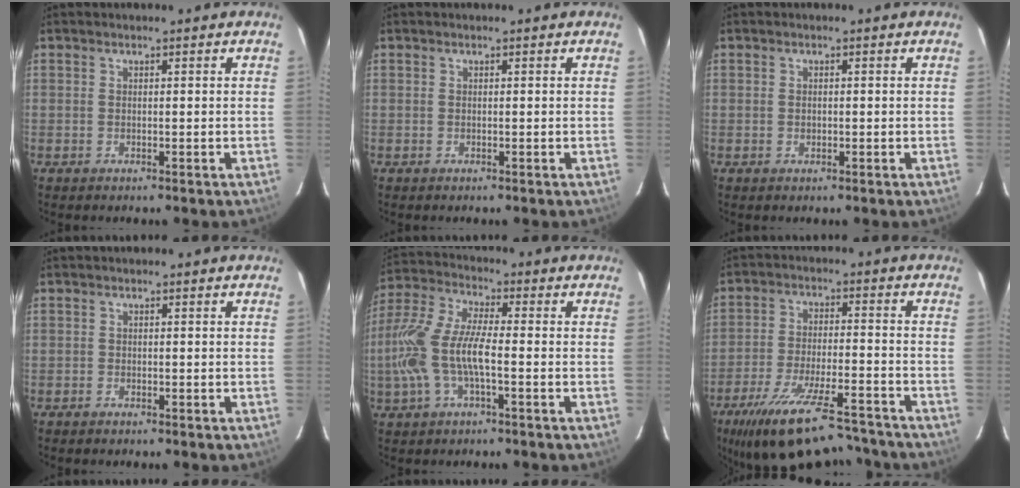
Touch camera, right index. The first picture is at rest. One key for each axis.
{"total": 0.0}
{"total": 0.6, "fx": -0.2, "fy": 0.6, "fz": 0.3, "tx": -0.003, "ty": 0.000, "tz": -0.002}
{"total": 0.8, "fx": -0.7, "fy": 0.4, "fz": 0.0, "tx": -0.004, "ty": 0.002, "tz": -0.013}
{"total": 13.3, "fx": -2.9, "fy": 4.3, "fz": 12.2, "tx": -0.265, "ty": 0.001, "tz": -0.059}
{"total": 21.9, "fx": -17.9, "fy": 5.5, "fz": 11.3, "tx": -0.217, "ty": -0.037, "tz": -0.272}